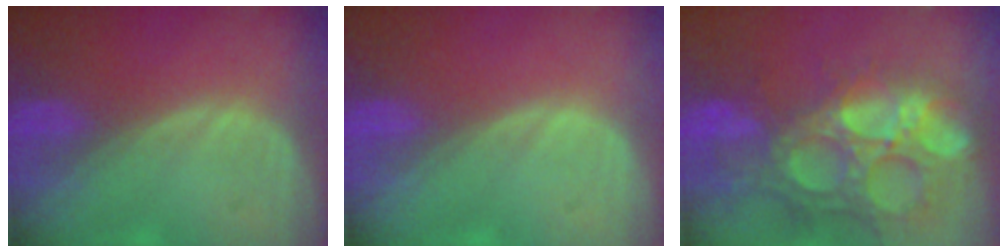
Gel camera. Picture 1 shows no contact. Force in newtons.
{"total": 0.0}
{"total": 14.8, "press": 12.3, "slide": 8.3}